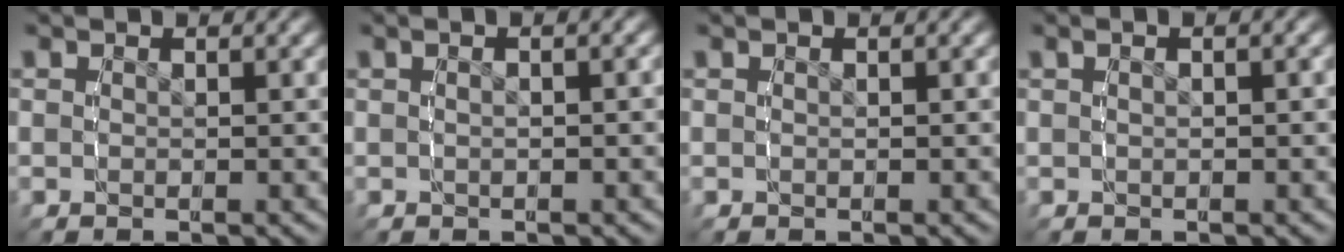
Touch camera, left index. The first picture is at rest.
{"total": 1.2, "force": [0.0, 0.0, 1.2], "torque": [-0.017, 0.004, 0.001]}
{"total": 0.0}
{"total": 1.1, "force": [0.2, 0.1, 1.1], "torque": [-0.013, 0.006, 0.005]}